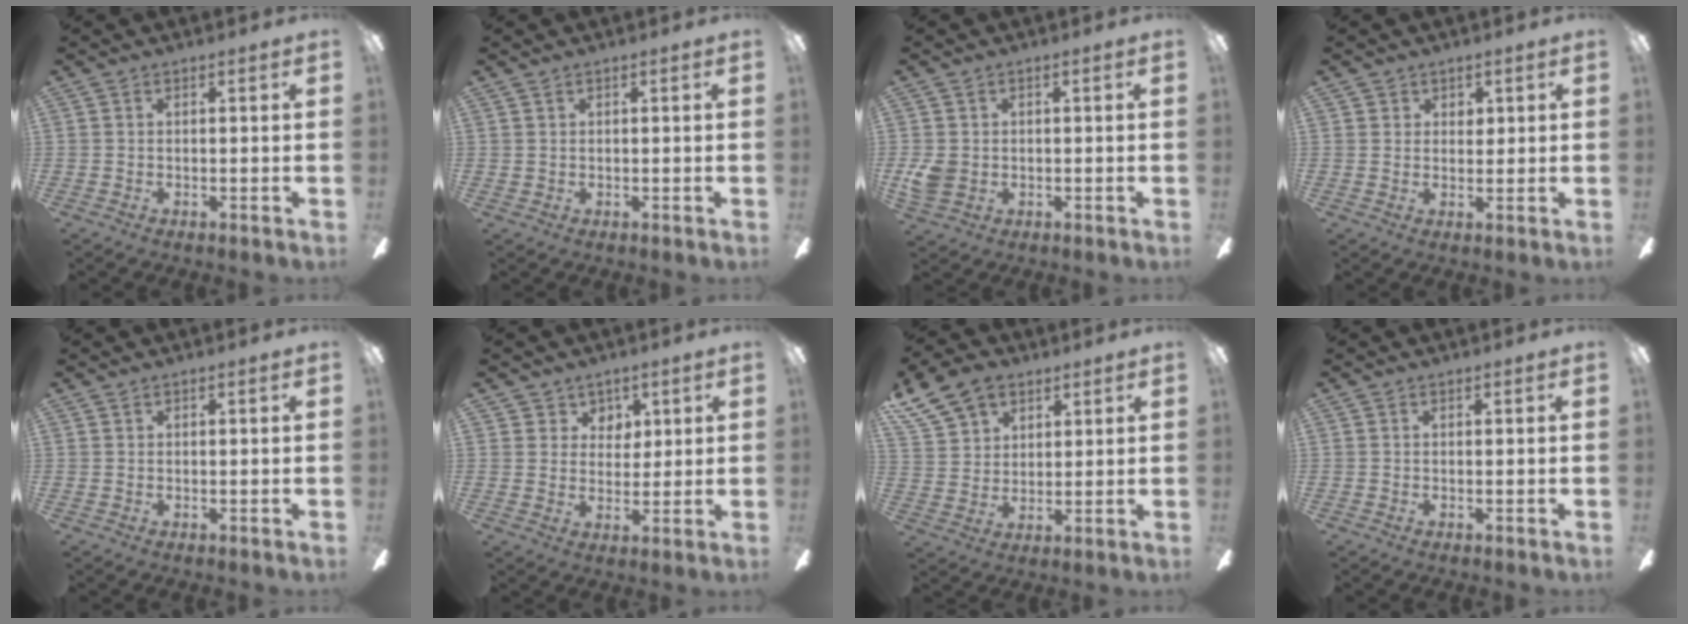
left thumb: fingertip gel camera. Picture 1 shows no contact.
{"total": 0.6, "force": [0.3, 0.5, 0.0], "torque": [-0.001, 0.004, 0.005]}
{"total": 4.7, "force": [-0.5, 4.0, 2.5], "torque": [-0.054, -0.002, -0.009]}
{"total": 2.4, "force": [1.6, 1.7, 0.4], "torque": [0.005, -0.004, 0.027]}
{"total": 0.0}
{"total": 5.0, "force": [3.2, 3.8, 0.3], "torque": [-0.012, -0.010, 0.057]}
{"total": 12.3, "force": [8.2, 7.8, 4.6], "torque": [-0.103, -0.034, 0.160]}
{"total": 0.0}